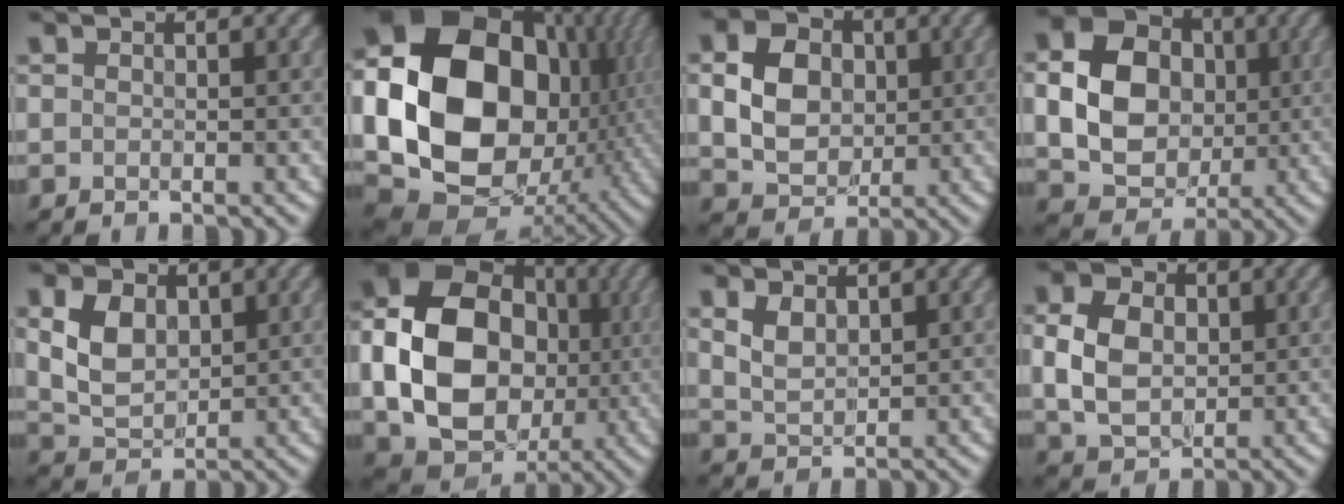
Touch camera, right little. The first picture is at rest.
{"total": 21.0, "force": [0.8, 16.3, 13.2], "torque": [-0.309, -0.016, 0.051]}
{"total": 5.9, "force": [0.0, 4.7, 3.5], "torque": [-0.085, -0.002, -0.005]}
{"total": 11.7, "force": [0.1, 9.7, 6.5], "torque": [-0.140, -0.003, 0.007]}
{"total": 4.3, "force": [0.4, 3.0, 3.0], "torque": [-0.067, -0.007, 0.010]}
{"total": 15.4, "force": [-1.1, 12.0, 9.6], "torque": [-0.201, -0.013, -0.020]}
{"total": 1.9, "force": [0.6, 1.1, 1.4], "torque": [-0.035, -0.006, 0.017]}
{"total": 5.4, "force": [-0.1, 4.0, 3.7], "torque": [-0.085, 0.000, -0.002]}